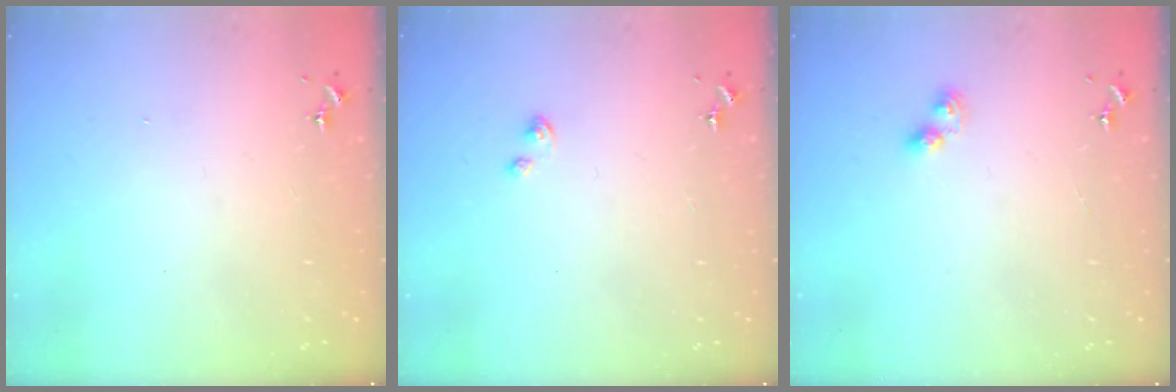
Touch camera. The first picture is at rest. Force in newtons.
{"total": 2.2, "press": 2.2, "slide": 0.2}
{"total": 2.8, "press": 2.8, "slide": 0.5}